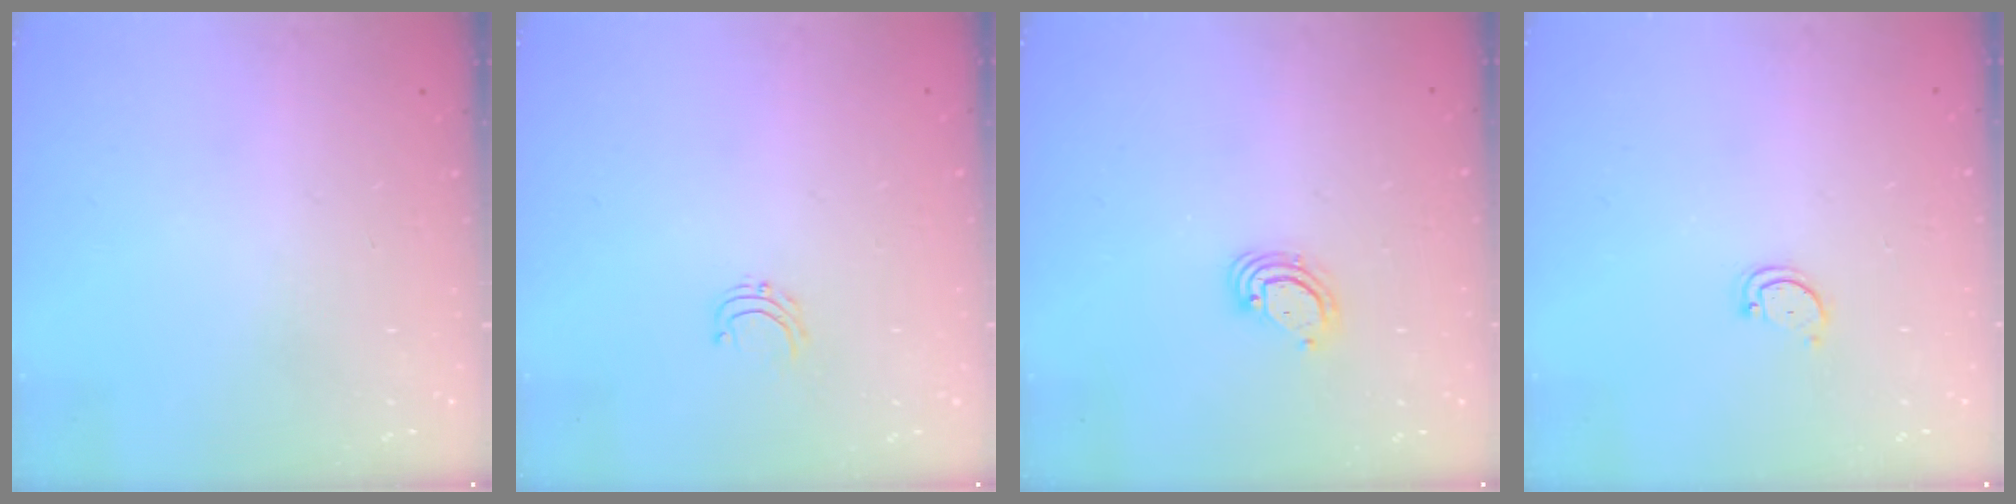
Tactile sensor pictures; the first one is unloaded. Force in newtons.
{"total": 3.7, "press": 3.7, "slide": 0.3}
{"total": 3.6, "press": 3.6, "slide": 0.3}
{"total": 2.8, "press": 2.8, "slide": 0.3}